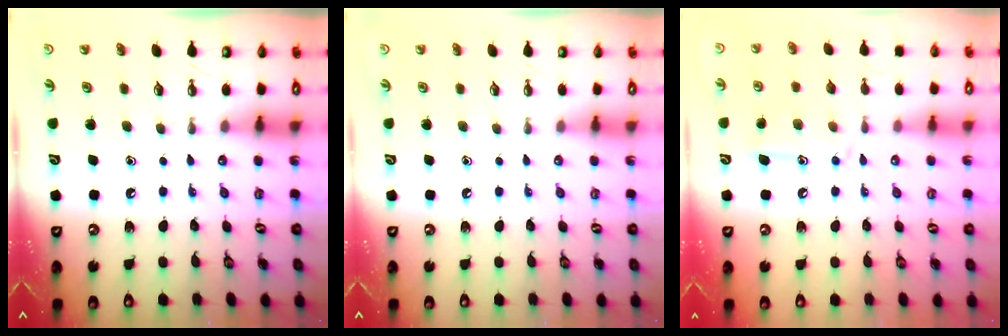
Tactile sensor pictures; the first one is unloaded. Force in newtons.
{"total": 0.0}
{"total": 11.7, "press": 11.7, "slide": 0.7}